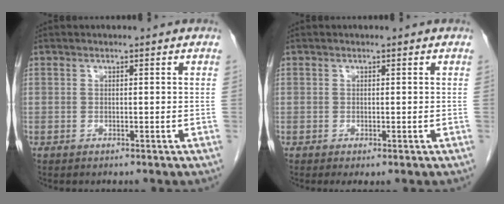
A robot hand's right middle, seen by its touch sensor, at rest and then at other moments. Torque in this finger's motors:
{"motor_torque": [0.55, -0.34, 0.01, 0.07]}